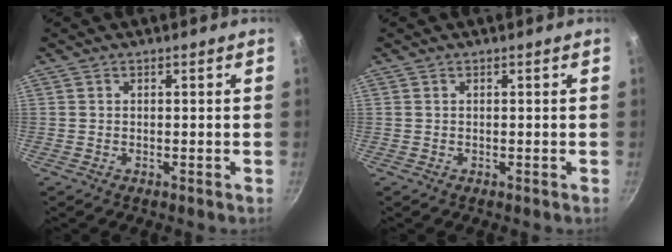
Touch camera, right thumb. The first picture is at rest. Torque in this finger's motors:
{"motor_torque": [-0.21, 0.20, -0.29, 0.26, -0.02]}